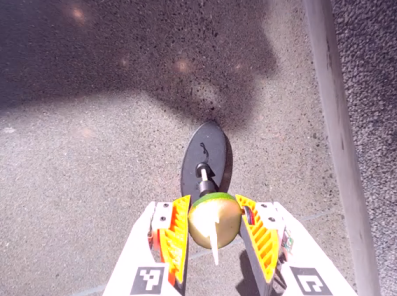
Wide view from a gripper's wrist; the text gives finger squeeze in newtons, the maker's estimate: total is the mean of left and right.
{"total": 9.6, "left": 9.4, "right": 9.7}